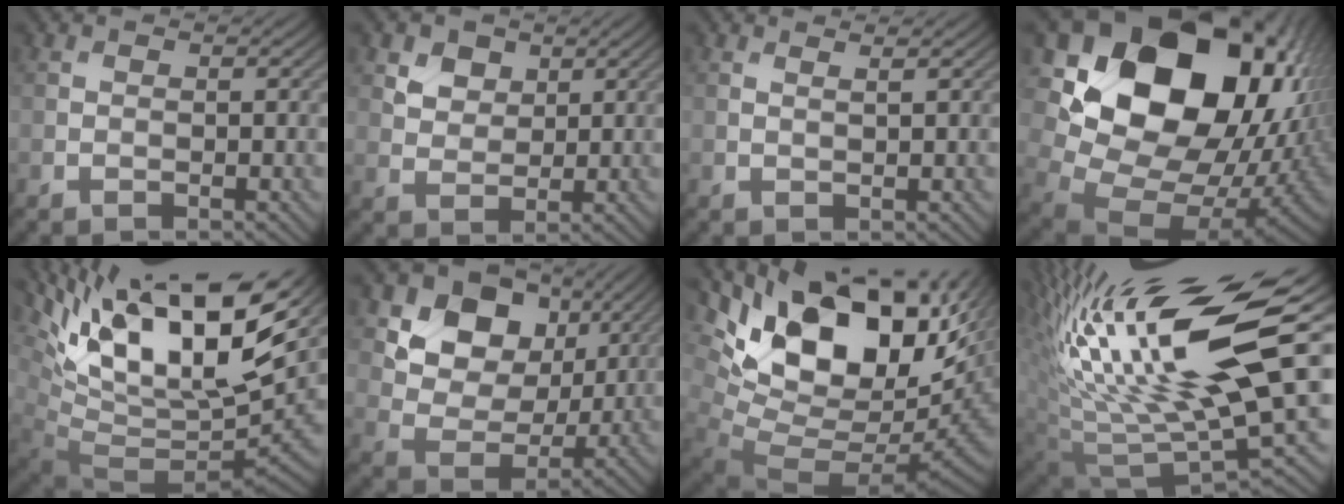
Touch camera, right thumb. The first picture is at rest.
{"total": 4.0, "force": [2.3, 2.8, 1.7], "torque": [-0.044, -0.010, 0.044]}
{"total": 1.2, "force": [0.9, 0.1, 0.7], "torque": [-0.011, -0.004, 0.012]}
{"total": 21.2, "force": [5.9, 15.6, 13.2], "torque": [-0.257, -0.023, 0.142]}
{"total": 18.7, "force": [8.3, 6.9, 15.3], "torque": [-0.277, 0.014, 0.147]}
{"total": 11.6, "force": [5.2, 8.5, 5.9], "torque": [-0.115, 0.001, 0.089]}
{"total": 18.1, "force": [6.4, 10.3, 13.4], "torque": [-0.234, 0.005, 0.127]}
{"total": 20.7, "force": [7.5, 6.0, 18.4], "torque": [-0.363, 0.043, 0.133]}